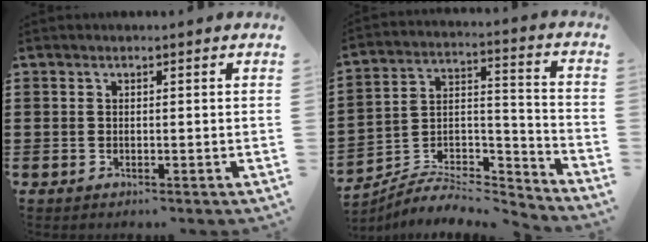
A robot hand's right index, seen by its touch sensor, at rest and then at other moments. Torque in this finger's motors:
{"motor_torque": [1.06, 1.08, -0.01, -0.01]}